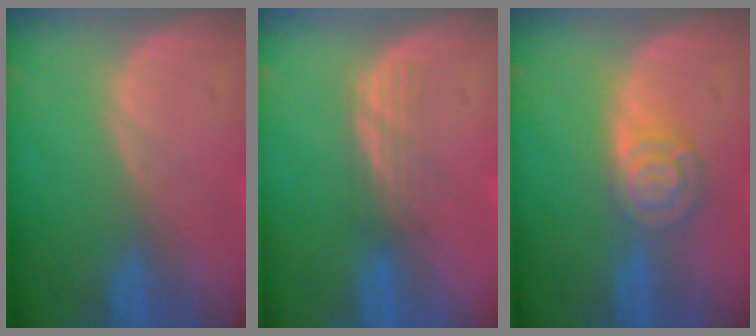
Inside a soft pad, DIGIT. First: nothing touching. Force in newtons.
{"total": 3.0, "press": 2.5, "slide": 1.7}
{"total": 5.3, "press": 4.7, "slide": 2.4}